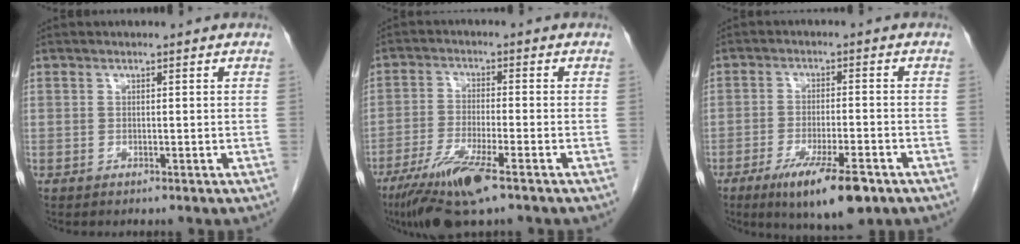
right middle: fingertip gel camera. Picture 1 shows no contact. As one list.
[{"total": 9.8, "force": [-6.1, 0.9, 7.7], "torque": [-0.150, -0.028, -0.107]}, {"total": 10.3, "force": [-6.2, 1.8, 8.0], "torque": [-0.135, -0.021, -0.095]}]